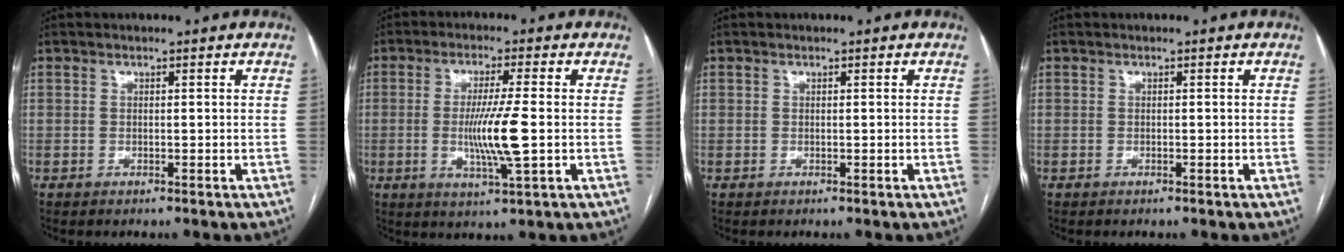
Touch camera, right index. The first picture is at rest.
{"total": 8.5, "force": [-0.9, -0.2, 8.4], "torque": [-0.161, -0.015, -0.018]}
{"total": 0.0}
{"total": 0.0}